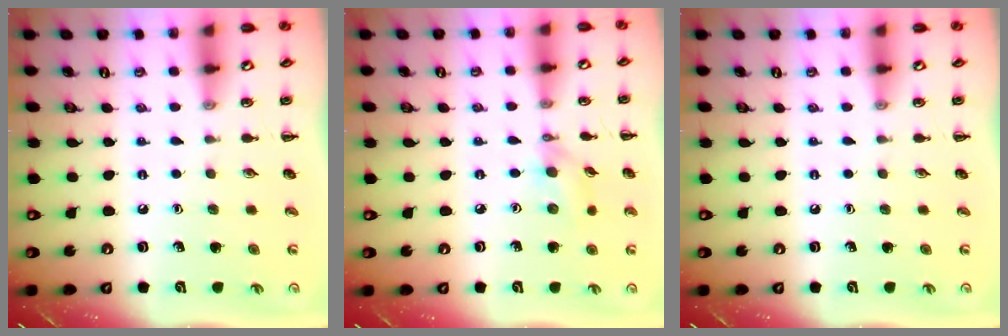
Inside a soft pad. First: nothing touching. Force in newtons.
{"total": 5.5, "press": 5.4, "slide": 0.8}
{"total": 0.0}